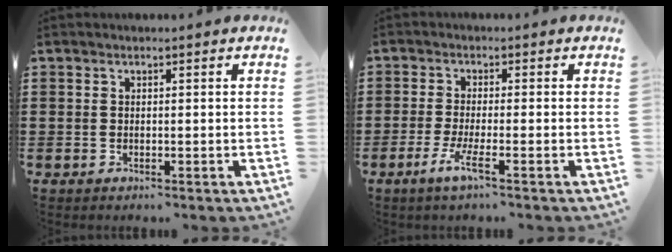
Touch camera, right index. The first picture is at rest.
{"total": 4.1, "force": [-2.2, 0.2, 3.5], "torque": [-0.078, -0.013, -0.043]}